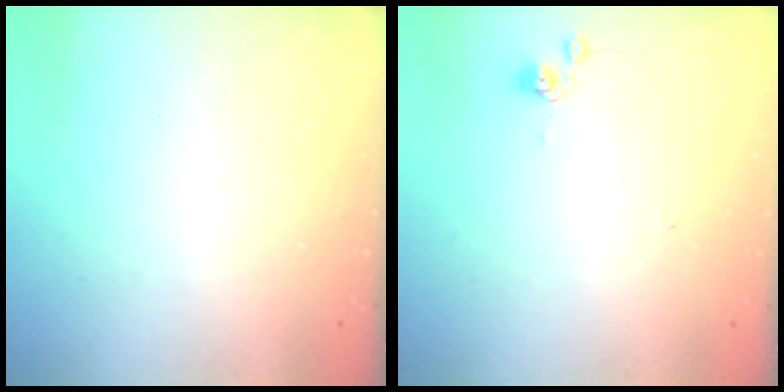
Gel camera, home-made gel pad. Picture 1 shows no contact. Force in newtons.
{"total": 0.0}